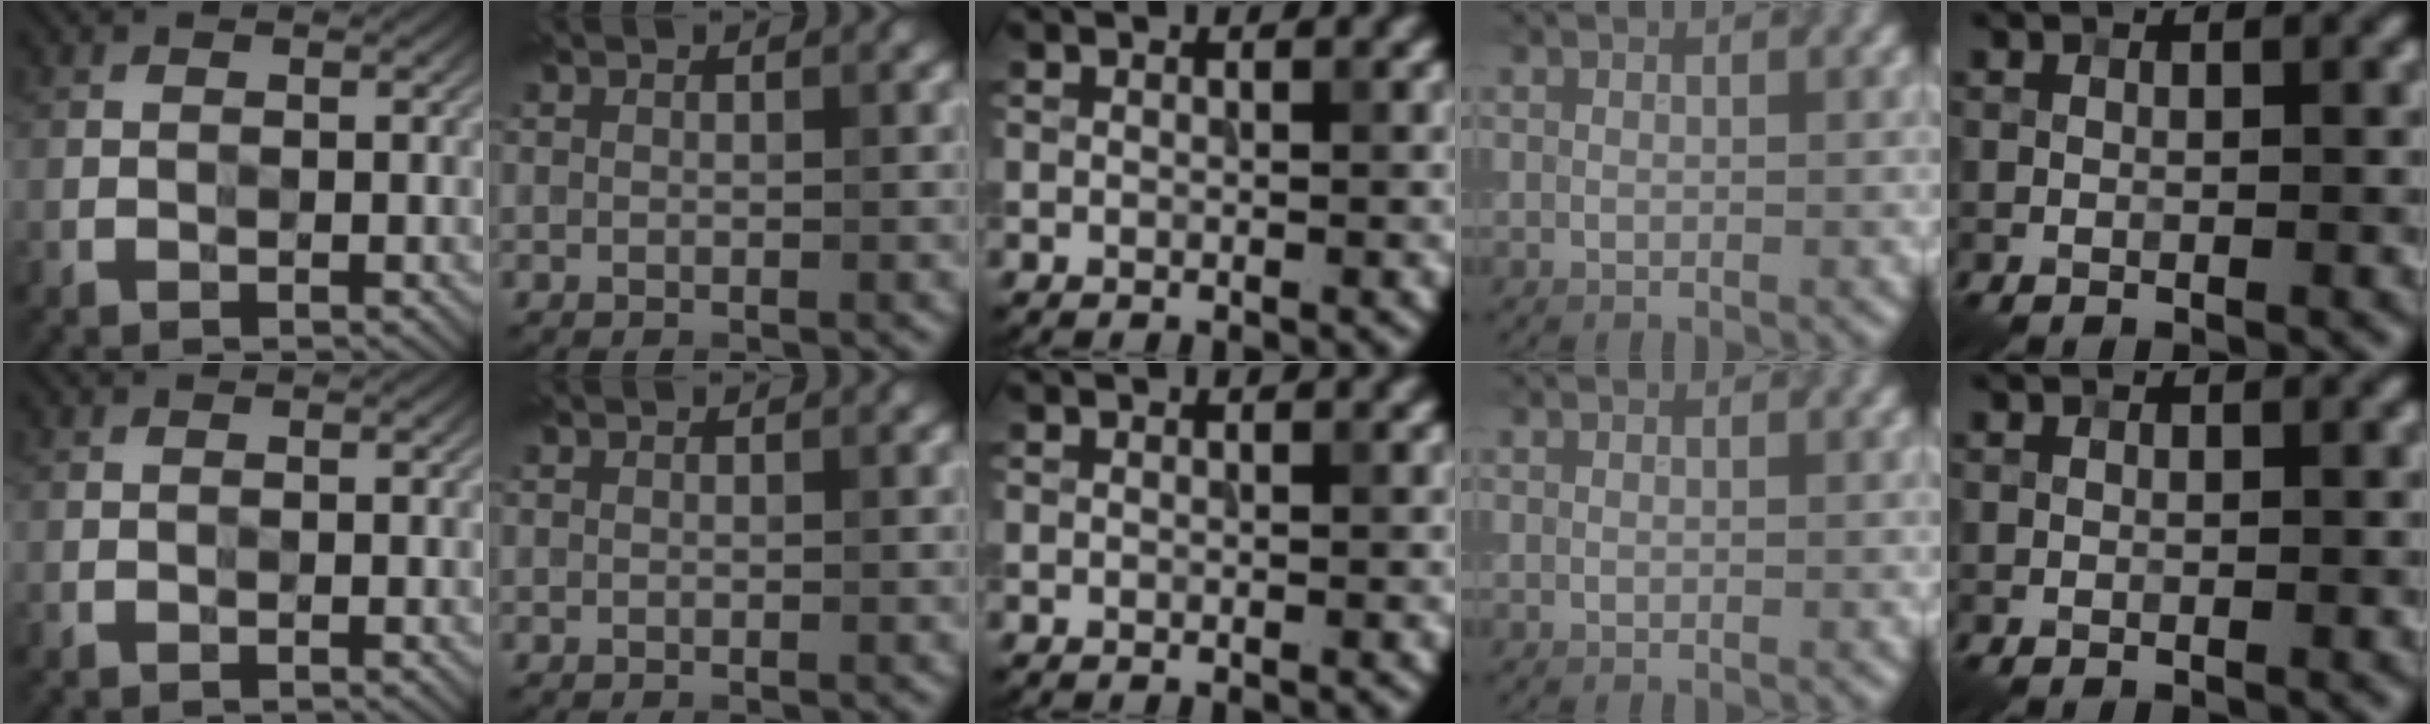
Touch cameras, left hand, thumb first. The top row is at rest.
{}